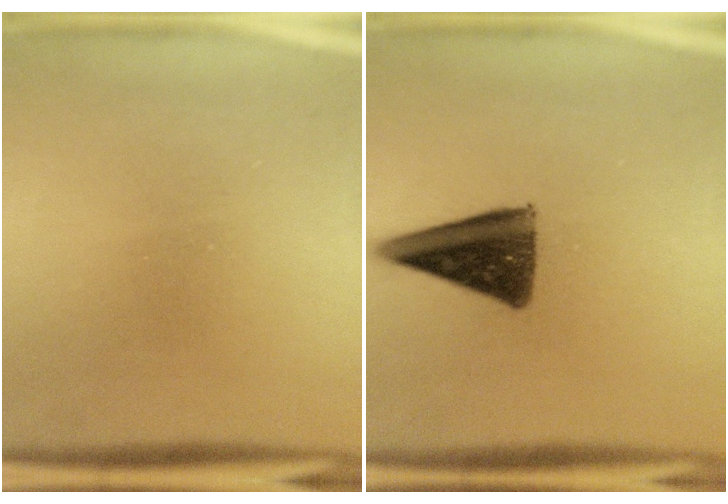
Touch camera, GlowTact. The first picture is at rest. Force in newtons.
{"total": 10.9}